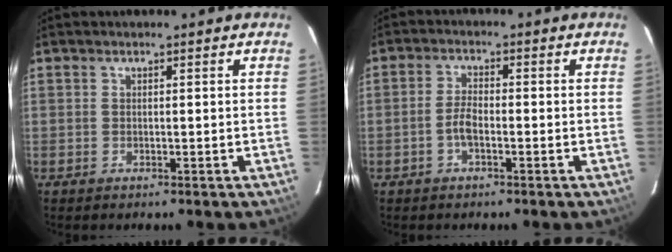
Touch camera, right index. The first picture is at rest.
{"total": 3.3, "force": [-1.4, 1.1, 2.8], "torque": [-0.063, 0.007, -0.028]}